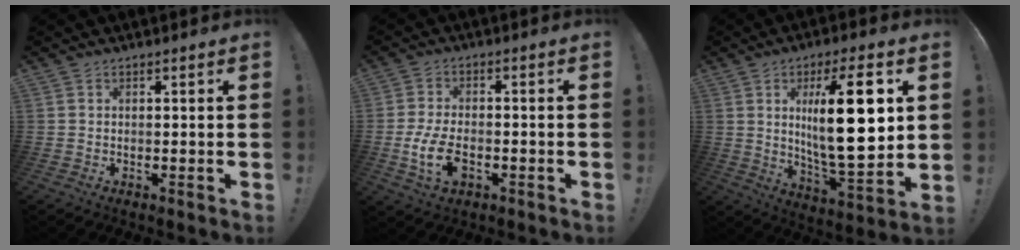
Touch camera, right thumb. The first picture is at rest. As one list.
[{"total": 9.9, "force": [-3.1, 5.9, 7.4], "torque": [-0.139, 0.001, -0.049]}, {"total": 22.0, "force": [4.6, 6.4, 20.6], "torque": [-0.337, -0.024, 0.058]}]